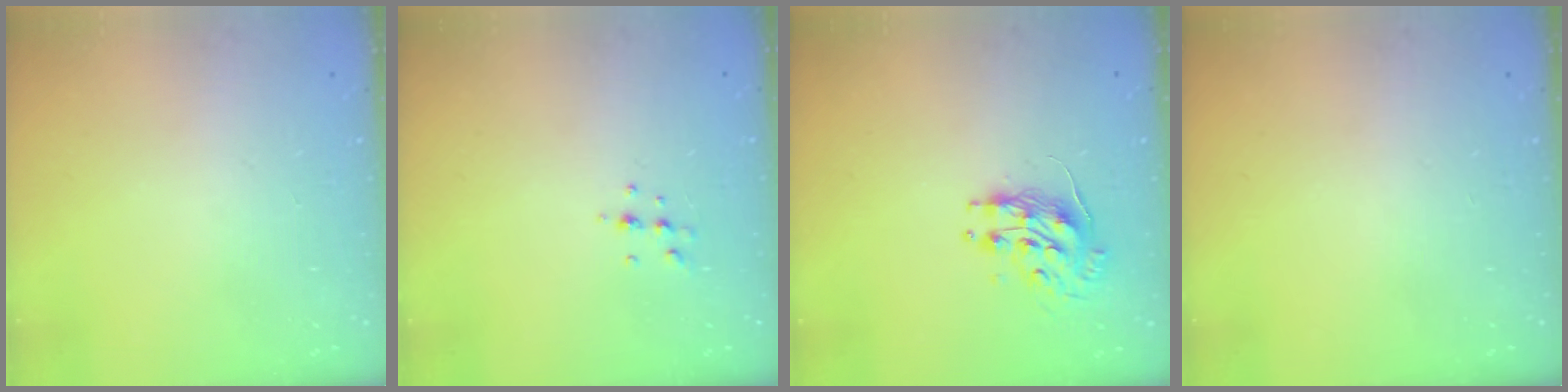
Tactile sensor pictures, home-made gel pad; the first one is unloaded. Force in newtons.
{"total": 5.3, "press": 5.2, "slide": 1.4}
{"total": 9.7, "press": 9.7, "slide": 0.8}
{"total": 0.0}